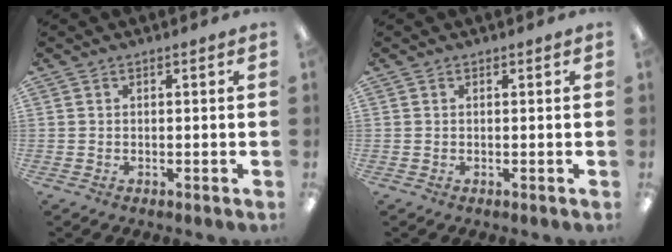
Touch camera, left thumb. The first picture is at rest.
{"total": 0.0}